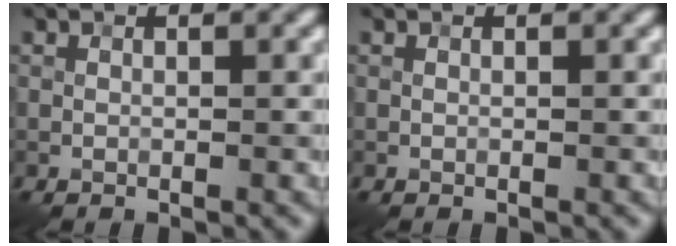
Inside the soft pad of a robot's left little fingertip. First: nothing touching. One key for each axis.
{"total": 0.0}